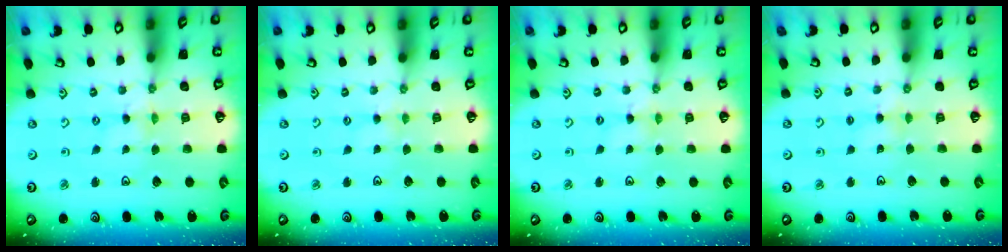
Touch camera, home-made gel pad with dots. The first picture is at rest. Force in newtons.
{"total": 2.1, "press": 2.1, "slide": 0.2}
{"total": 1.5, "press": 1.5, "slide": 0.2}
{"total": 3.6, "press": 3.5, "slide": 0.6}